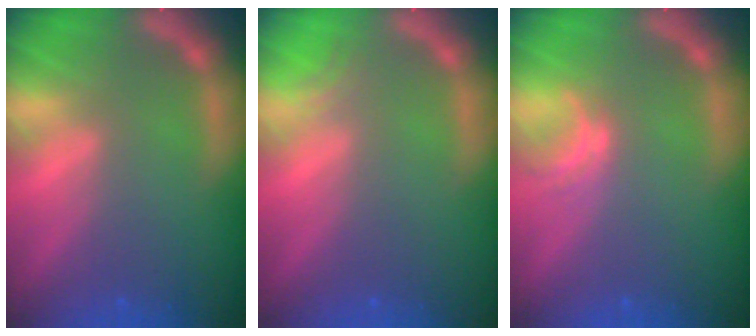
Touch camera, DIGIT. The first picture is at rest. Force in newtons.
{"total": 0.9}
{"total": 1.5}